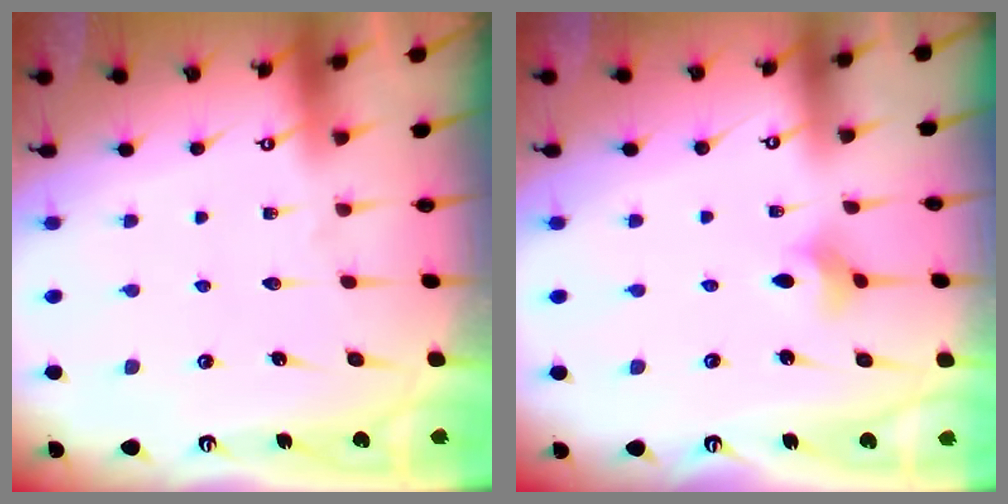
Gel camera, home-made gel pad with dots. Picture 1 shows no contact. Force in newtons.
{"total": 2.3, "press": 2.3, "slide": 0.5}